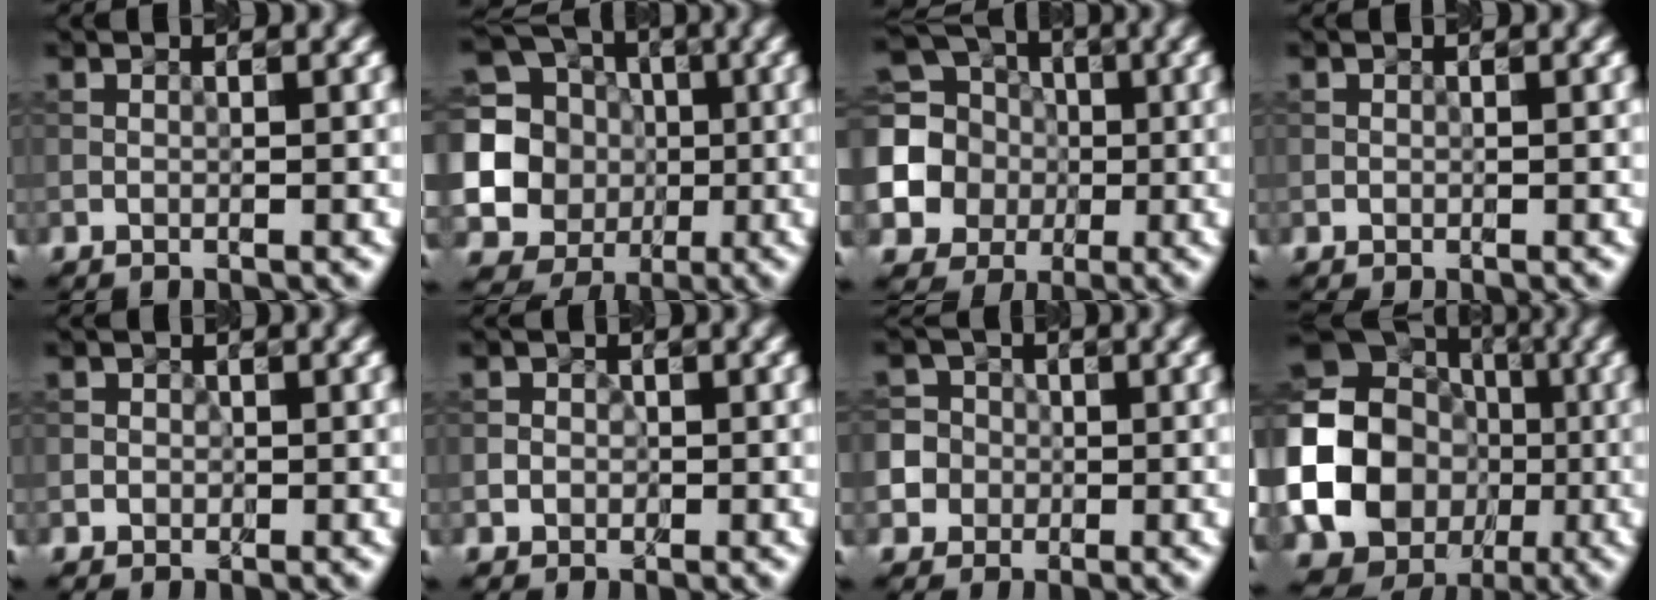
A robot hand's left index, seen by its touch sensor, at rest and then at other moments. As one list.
[{"total": 14.6, "force": [0.3, 13.9, 4.5], "torque": [-0.138, 0.020, -0.015]}, {"total": 11.4, "force": [-0.6, 10.6, 4.2], "torque": [-0.133, 0.004, -0.035]}, {"total": 0.0}, {"total": 1.6, "force": [-0.1, 1.6, 0.3], "torque": [0.013, 0.007, -0.016]}, {"total": 2.4, "force": [-0.2, 2.3, 0.6], "torque": [0.014, 0.012, -0.026]}, {"total": 7.9, "force": [-2.2, 7.4, 1.6], "torque": [-0.046, 0.003, -0.064]}, {"total": 25.8, "force": [-4.6, 23.8, 8.8], "torque": [-0.177, -0.030, -0.109]}]